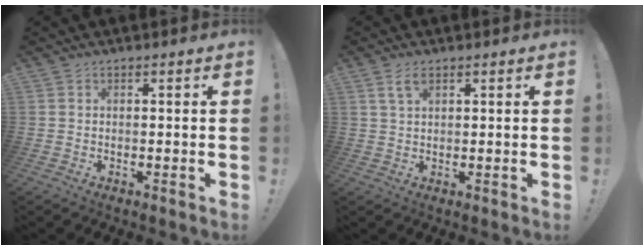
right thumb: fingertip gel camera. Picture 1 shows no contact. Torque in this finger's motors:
{"motor_torque": [0.86, 0.97, 1.32, 0.35, 0.23]}